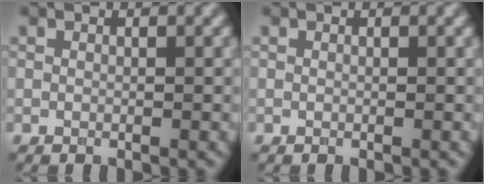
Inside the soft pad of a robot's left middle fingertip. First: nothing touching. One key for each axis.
{"total": 0.0}